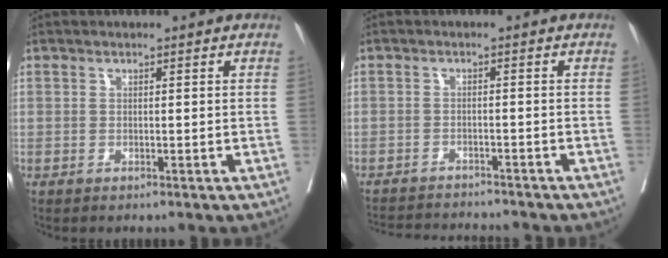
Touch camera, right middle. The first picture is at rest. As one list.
[{"total": 9.2, "force": [-8.9, 0.7, 2.2], "torque": [-0.031, -0.002, -0.128]}]